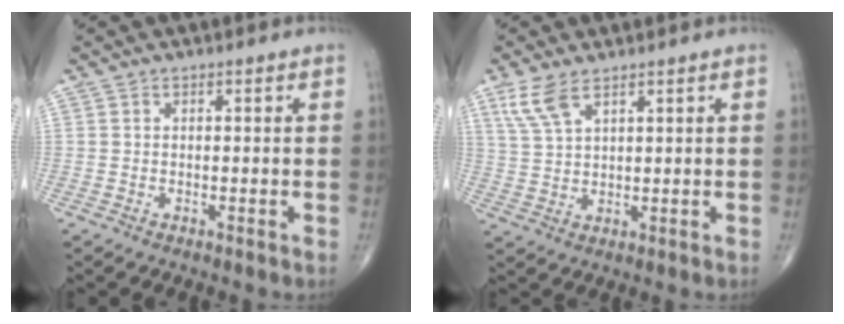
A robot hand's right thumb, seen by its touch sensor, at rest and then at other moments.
{"total": 5.6, "force": [3.5, 2.1, 3.8], "torque": [-0.086, -0.006, 0.080]}